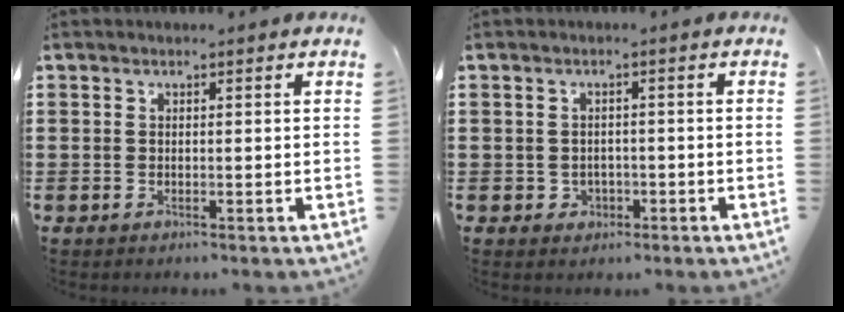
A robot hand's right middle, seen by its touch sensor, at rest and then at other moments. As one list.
[{"total": 1.3, "force": [-0.7, 0.9, 0.5], "torque": [-0.013, -0.001, -0.017]}]